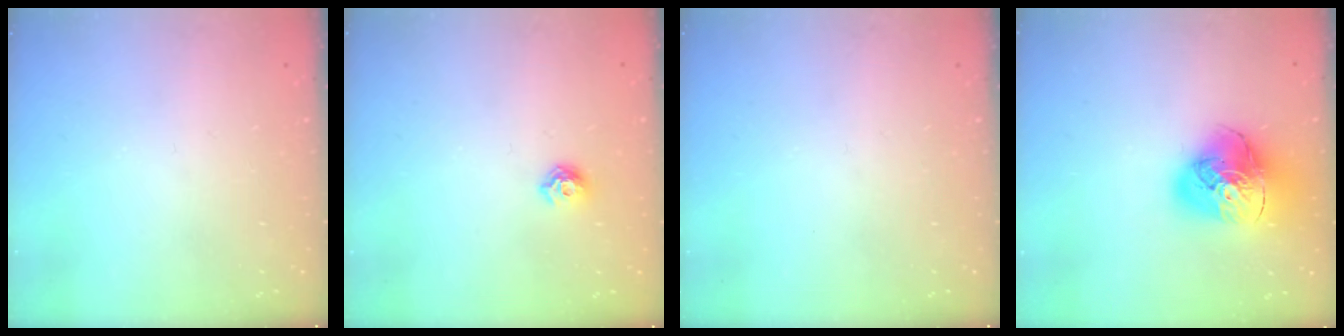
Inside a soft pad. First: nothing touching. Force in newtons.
{"total": 7.3, "press": 7.2, "slide": 0.8}
{"total": 0.0}
{"total": 17.1, "press": 17.0, "slide": 2.1}